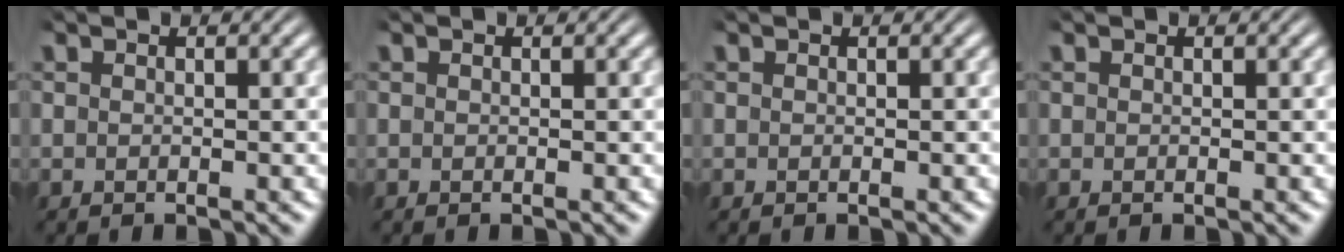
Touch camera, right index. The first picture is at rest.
{"total": 0.0}
{"total": 0.0}
{"total": 0.0}